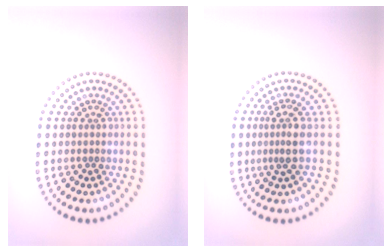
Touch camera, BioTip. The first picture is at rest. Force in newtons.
{"total": 2.5, "press": 1.8, "slide": 1.7}